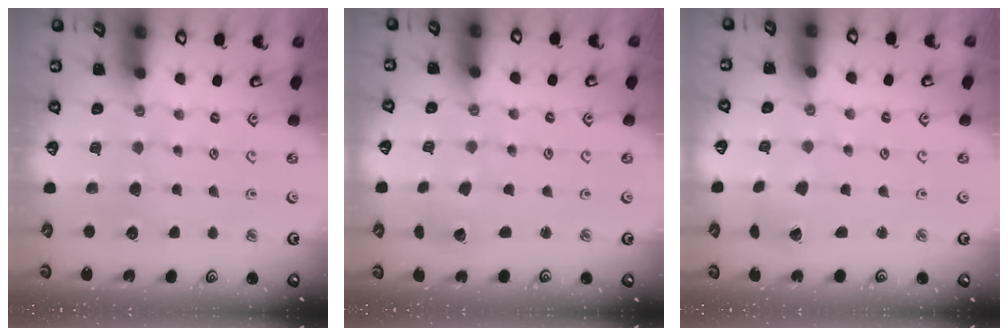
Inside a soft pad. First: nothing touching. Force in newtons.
{"total": 2.1, "press": 2.1, "slide": 0.2}
{"total": 2.1, "press": 2.1, "slide": 0.3}